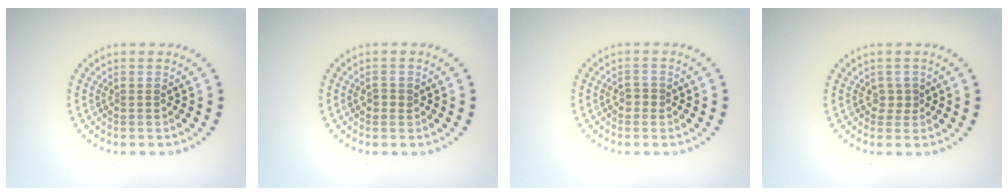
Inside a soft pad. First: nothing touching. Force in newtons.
{"total": 1.0, "press": 1.0, "slide": 0.3}
{"total": 1.0, "press": 0.9, "slide": 0.3}
{"total": 1.0, "press": 0.9, "slide": 0.6}